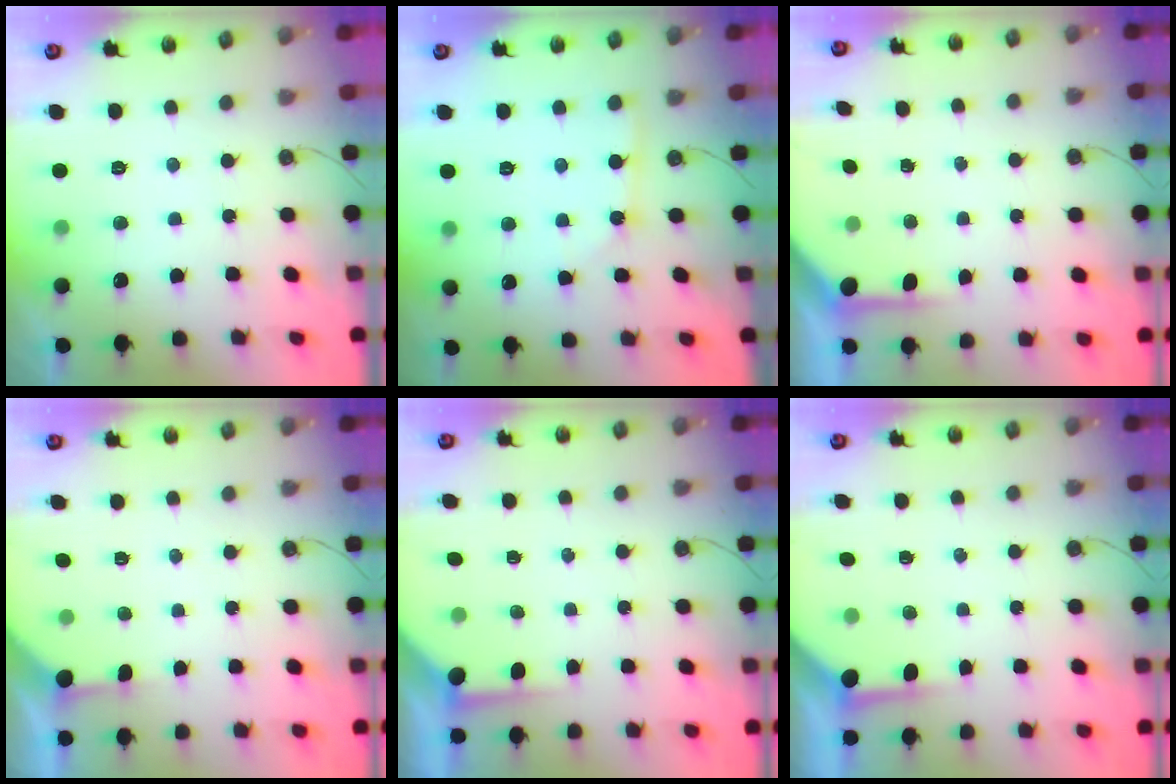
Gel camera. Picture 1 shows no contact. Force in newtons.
{"total": 1.8, "press": 1.8, "slide": 0.2}
{"total": 5.1, "press": 5.1, "slide": 0.3}
{"total": 2.1, "press": 2.1, "slide": 0.3}
{"total": 4.0, "press": 4.0, "slide": 0.2}
{"total": 3.5, "press": 3.4, "slide": 0.5}